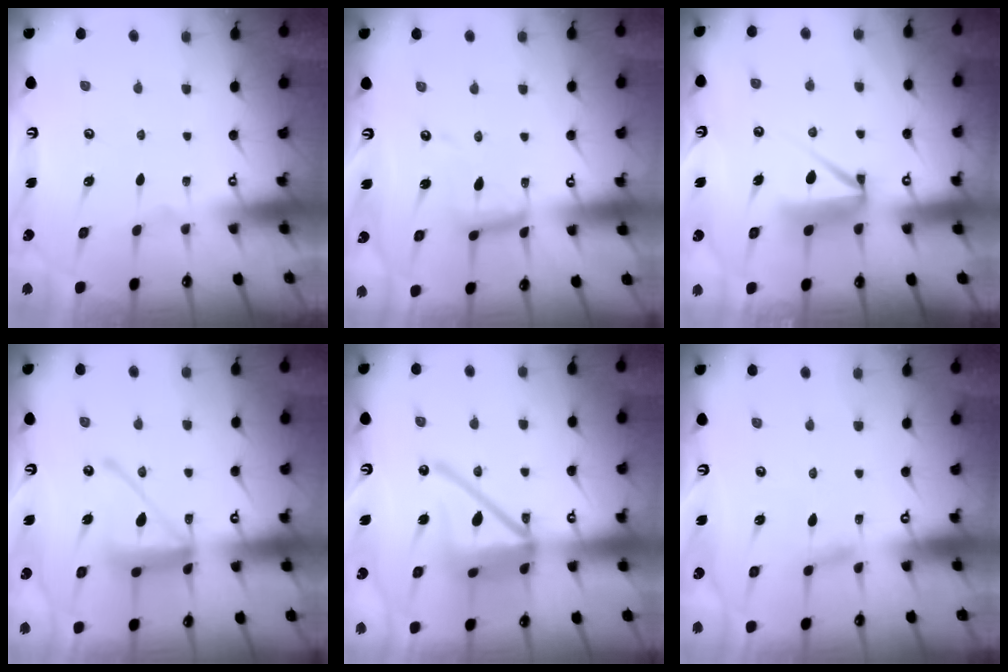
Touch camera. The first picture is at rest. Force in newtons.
{"total": 11.8, "press": 11.7, "slide": 1.1}
{"total": 7.7, "press": 7.7, "slide": 0.8}
{"total": 15.5, "press": 15.5, "slide": 1.5}
{"total": 18.7, "press": 18.6, "slide": 1.9}
{"total": 2.2, "press": 2.2, "slide": 0.2}